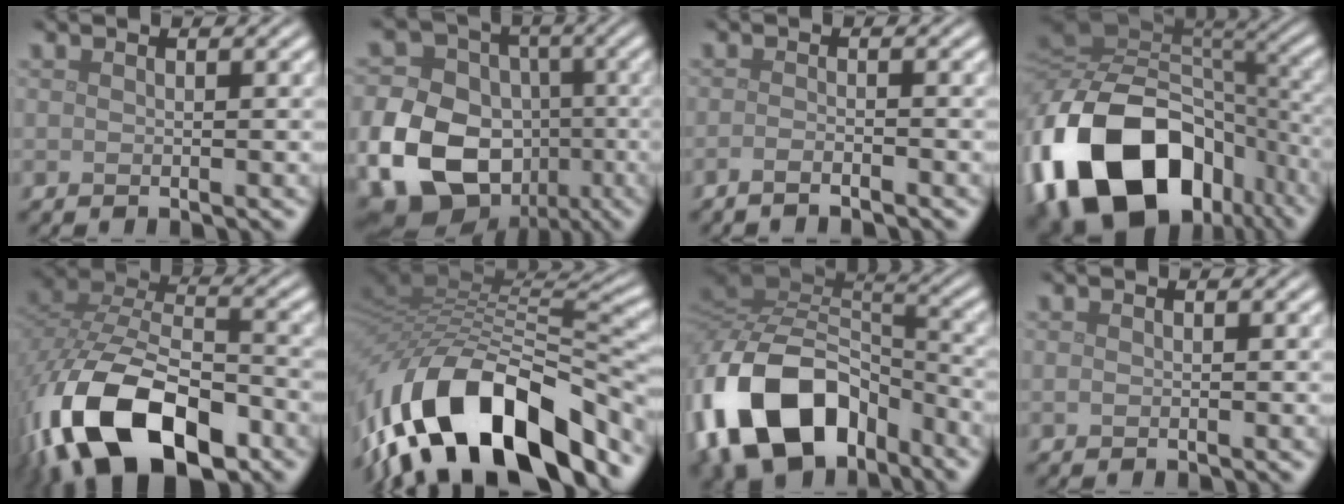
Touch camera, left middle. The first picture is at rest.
{"total": 12.7, "force": [-4.0, 10.2, 6.5], "torque": [-0.141, -0.030, -0.082]}
{"total": 1.5, "force": [-1.1, 0.3, 1.0], "torque": [-0.014, -0.001, -0.026]}
{"total": 18.2, "force": [-7.5, 12.4, 11.0], "torque": [-0.230, -0.020, -0.128]}
{"total": 15.1, "force": [-7.9, 8.0, 10.2], "torque": [-0.213, -0.023, -0.144]}
{"total": 16.3, "force": [-8.3, 7.6, 11.8], "torque": [-0.218, 0.011, -0.147]}
{"total": 14.6, "force": [-7.2, 9.1, 8.9], "torque": [-0.192, -0.004, -0.138]}
{"total": 0.0}